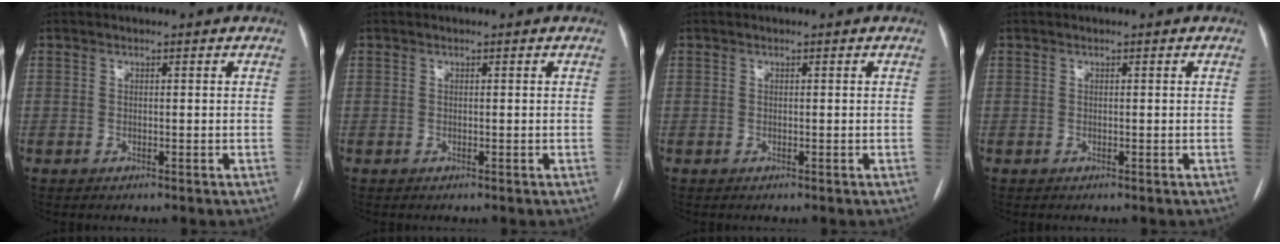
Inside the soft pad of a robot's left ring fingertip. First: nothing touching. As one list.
[{"total": 0.0}, {"total": 0.0}, {"total": 0.0}]